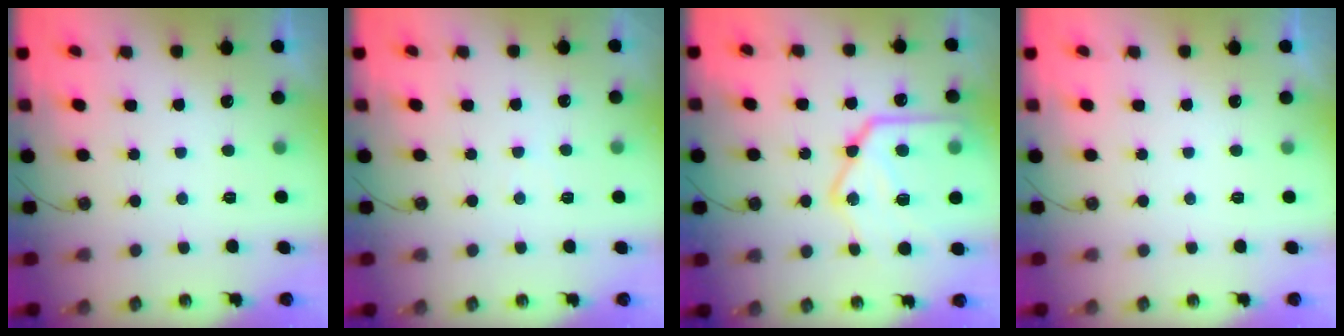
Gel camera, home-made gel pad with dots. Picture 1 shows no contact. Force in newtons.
{"total": 2.7, "press": 2.6, "slide": 0.5}
{"total": 25.2, "press": 25.0, "slide": 2.8}
{"total": 0.0}